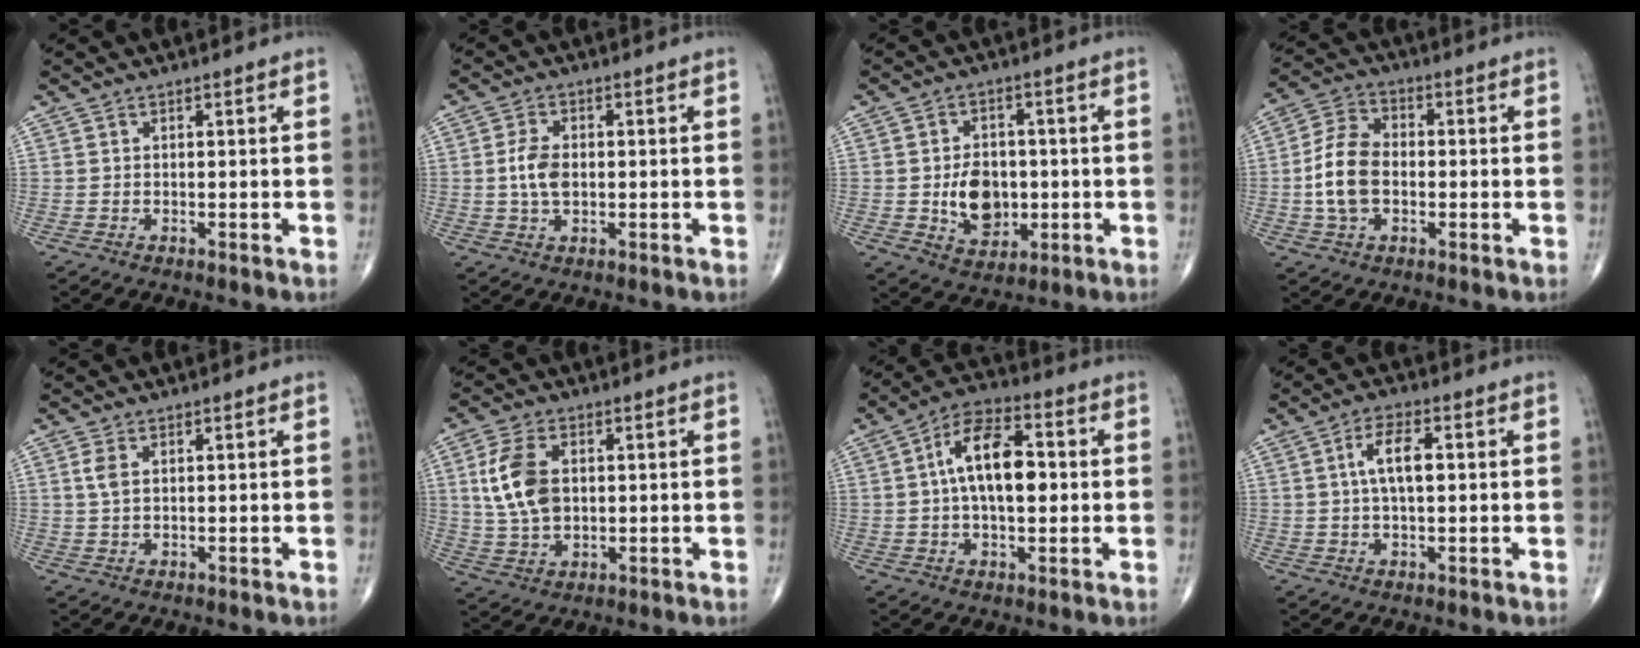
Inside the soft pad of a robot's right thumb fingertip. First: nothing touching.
{"total": 3.9, "force": [0.0, 2.4, 3.1], "torque": [-0.057, 0.004, -0.003]}
{"total": 9.4, "force": [-0.9, 6.8, 6.4], "torque": [-0.072, -0.001, -0.007]}
{"total": 10.2, "force": [-1.1, 6.6, 7.7], "torque": [-0.145, 0.023, -0.027]}
{"total": 2.9, "force": [0.9, 1.6, 2.2], "torque": [-0.048, 0.003, 0.018]}
{"total": 10.3, "force": [1.7, 6.5, 7.9], "torque": [-0.154, 0.001, 0.036]}
{"total": 13.3, "force": [1.1, 6.8, 11.3], "torque": [-0.180, 0.023, 0.011]}
{"total": 6.6, "force": [1.0, 2.8, 5.9], "torque": [-0.105, 0.009, 0.015]}